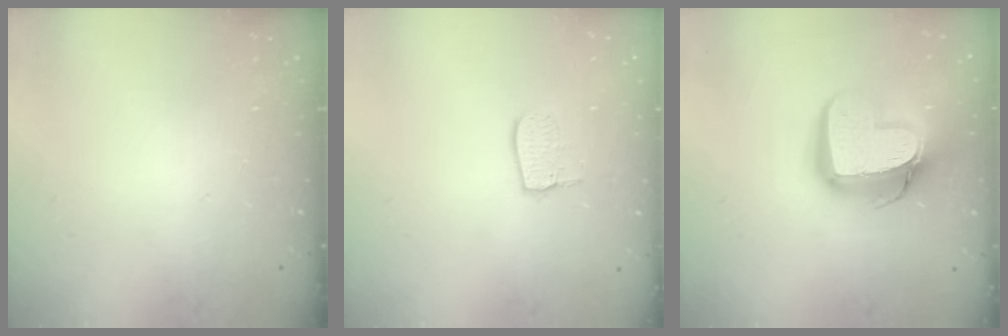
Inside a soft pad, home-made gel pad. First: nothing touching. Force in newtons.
{"total": 7.2, "press": 7.2, "slide": 0.3}
{"total": 15.3, "press": 15.3, "slide": 1.4}